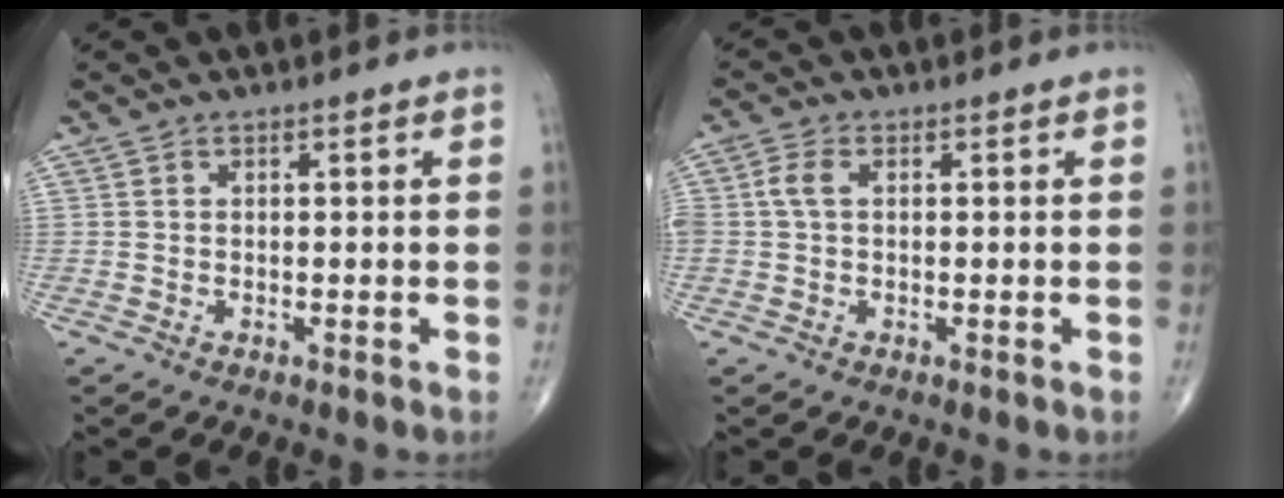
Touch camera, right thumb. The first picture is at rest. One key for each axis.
{"total": 3.0, "fx": 0.4, "fy": 1.8, "fz": 2.4, "tx": -0.065, "ty": 0.009, "tz": 0.006}